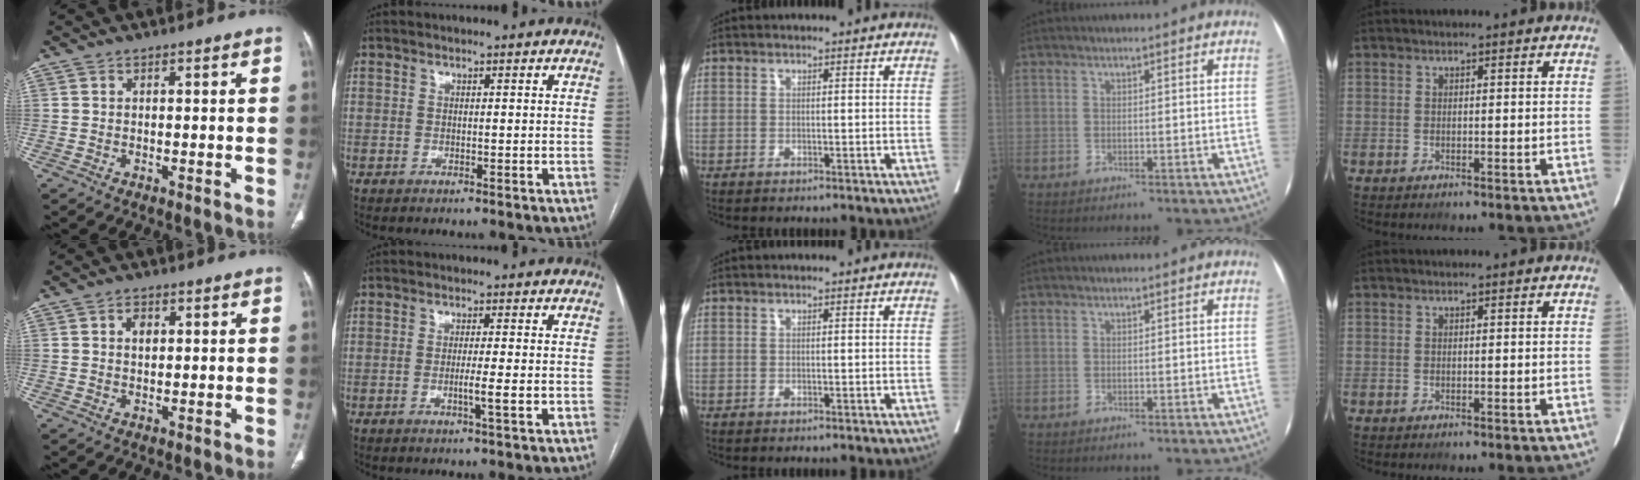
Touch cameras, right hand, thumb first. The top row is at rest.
{"thumb": {"total": 2.5, "force": [0.7, 1.7, 1.7], "torque": [-0.017, 0.001, 0.011]}, "index": {"total": 3.1, "force": [-0.8, -0.4, 2.9], "torque": [-0.052, -0.004, -0.013]}}